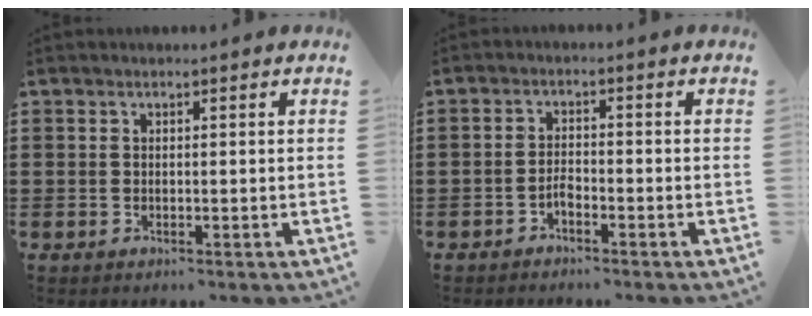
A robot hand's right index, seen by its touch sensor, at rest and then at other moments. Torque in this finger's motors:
{"motor_torque": [2.14, 0.00, 0.05, -0.01]}